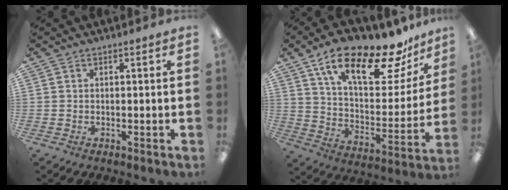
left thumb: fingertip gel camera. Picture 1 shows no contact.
{"total": 22.3, "force": [16.0, 7.3, 13.7], "torque": [-0.218, -0.097, 0.266]}